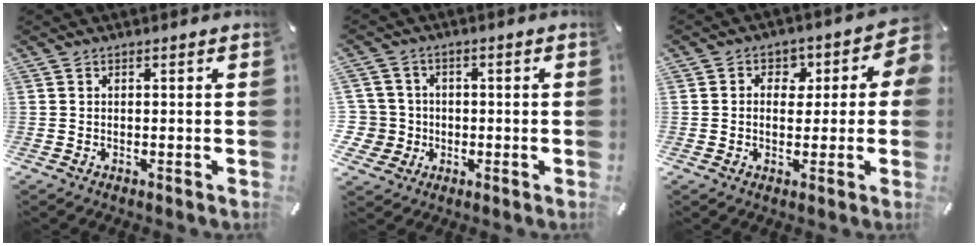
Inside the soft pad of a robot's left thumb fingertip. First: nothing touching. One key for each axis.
{"total": 6.8, "fx": -0.3, "fy": 6.8, "fz": 0.9, "tx": -0.042, "ty": 0.011, "tz": -0.003}
{"total": 7.1, "fx": 0.5, "fy": 5.6, "fz": 4.4, "tx": -0.052, "ty": 0.000, "tz": 0.000}